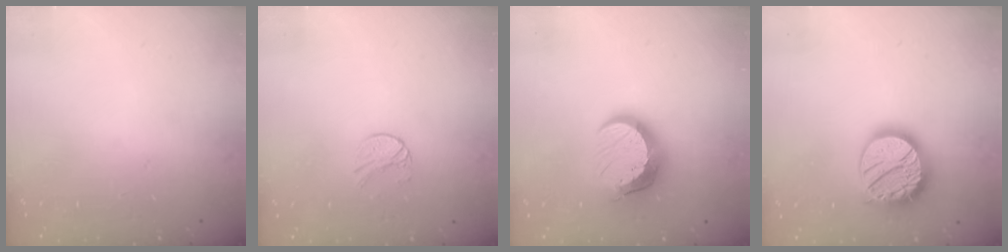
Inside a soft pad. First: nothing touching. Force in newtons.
{"total": 6.0, "press": 5.9, "slide": 0.5}
{"total": 12.5, "press": 12.5, "slide": 0.9}
{"total": 17.3, "press": 17.2, "slide": 1.2}